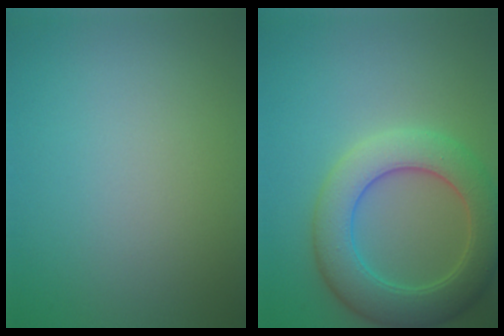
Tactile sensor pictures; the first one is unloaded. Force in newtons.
{"total": 7.0, "press": 7.0, "slide": 0.7}